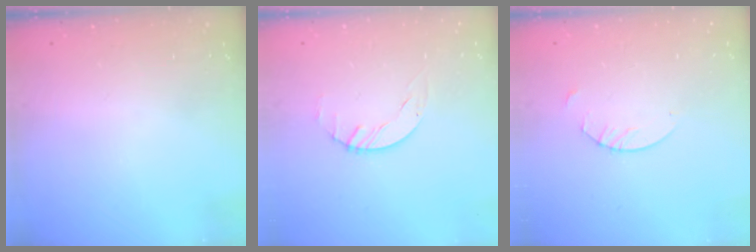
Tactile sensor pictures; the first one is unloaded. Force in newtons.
{"total": 1.5, "press": 1.5, "slide": 0.2}
{"total": 2.7, "press": 2.7, "slide": 0.2}